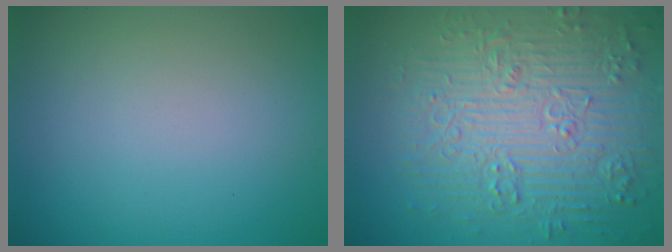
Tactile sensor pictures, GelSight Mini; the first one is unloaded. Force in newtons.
{"total": 9.2, "press": 6.8, "slide": 6.2}